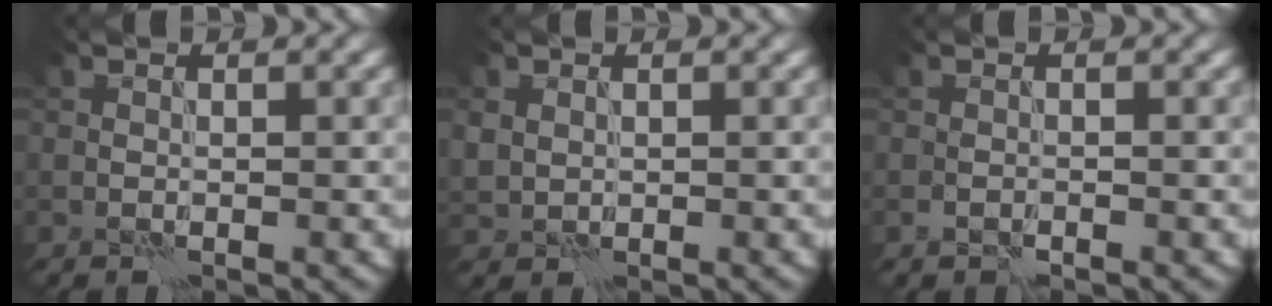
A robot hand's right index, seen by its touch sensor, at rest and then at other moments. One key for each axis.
{"total": 1.4, "fx": 0.6, "fy": 1.3, "fz": 0.3, "tx": -0.011, "ty": -0.001, "tz": 0.015}
{"total": 0.6, "fx": -0.4, "fy": 0.4, "fz": 0.3, "tx": -0.005, "ty": 0.000, "tz": -0.007}